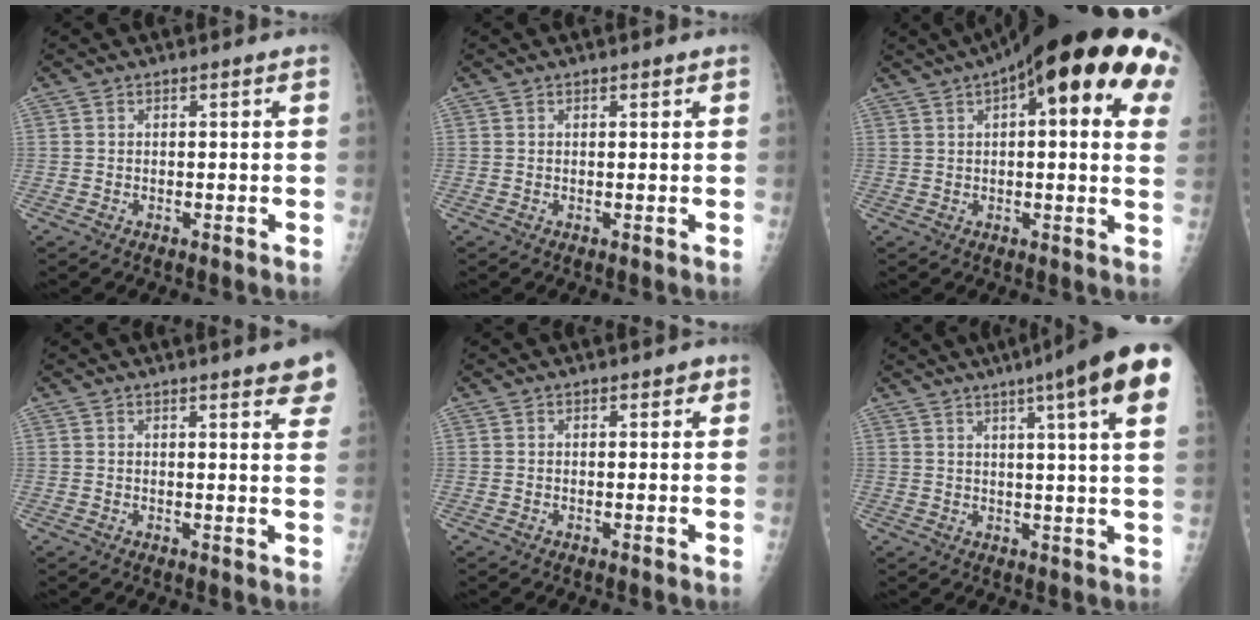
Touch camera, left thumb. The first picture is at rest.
{"total": 0.6, "force": [0.4, 0.3, 0.3], "torque": [-0.002, -0.002, 0.005]}
{"total": 23.1, "force": [8.7, 6.8, 20.3], "torque": [-0.283, 0.023, 0.110]}
{"total": 8.8, "force": [6.4, 1.7, 5.8], "torque": [-0.046, -0.018, 0.064]}
{"total": 1.3, "force": [0.7, 0.8, 0.7], "torque": [0.004, -0.001, 0.005]}
{"total": 17.6, "force": [9.3, 1.3, 14.9], "torque": [-0.197, -0.011, 0.104]}